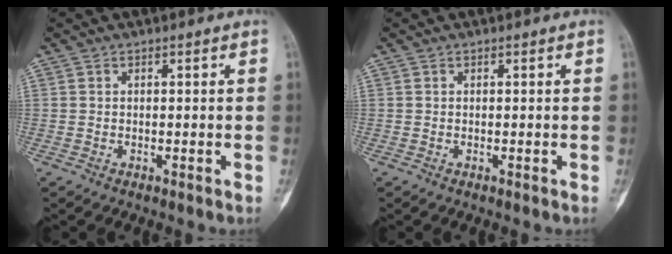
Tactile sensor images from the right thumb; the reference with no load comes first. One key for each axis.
{"total": 0.0}